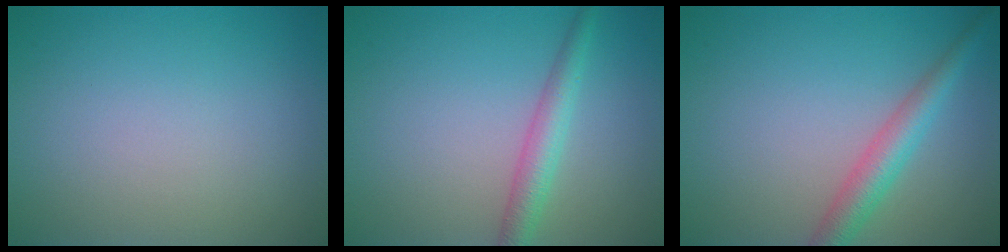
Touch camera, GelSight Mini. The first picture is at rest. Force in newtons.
{"total": 2.7, "press": 2.7, "slide": 0.1}
{"total": 3.3, "press": 3.3, "slide": 0.1}